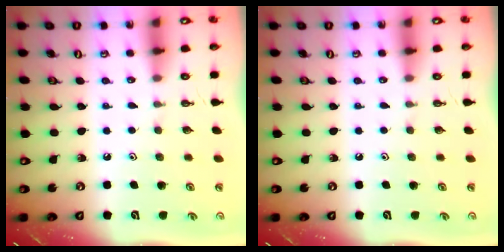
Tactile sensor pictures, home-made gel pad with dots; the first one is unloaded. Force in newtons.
{"total": 0.0}